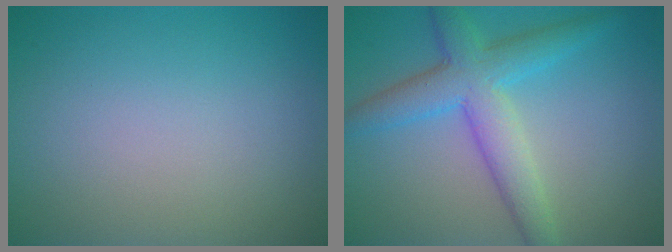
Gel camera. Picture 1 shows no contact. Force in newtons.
{"total": 5.6, "press": 5.6, "slide": 0.2}